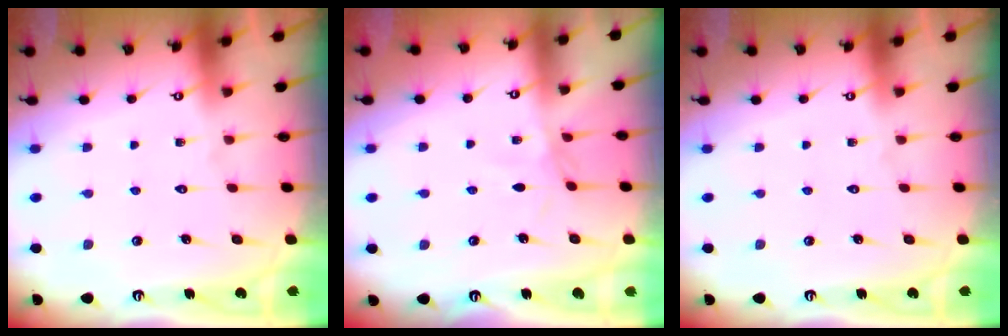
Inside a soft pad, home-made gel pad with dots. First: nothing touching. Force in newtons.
{"total": 1.7, "press": 1.7, "slide": 0.2}
{"total": 0.0}